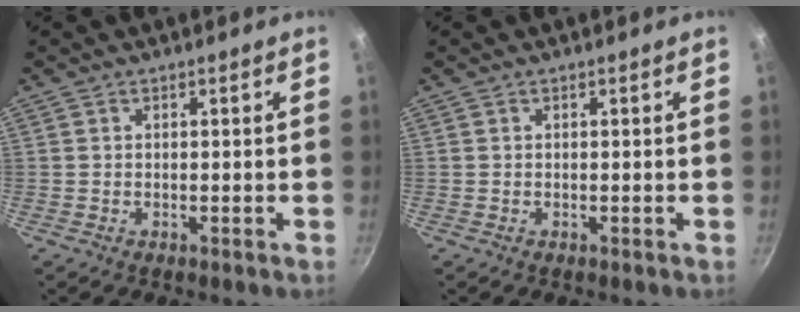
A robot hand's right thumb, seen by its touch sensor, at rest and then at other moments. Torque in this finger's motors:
{"motor_torque": [0.00, 0.00, 0.00, 0.00, 0.00]}